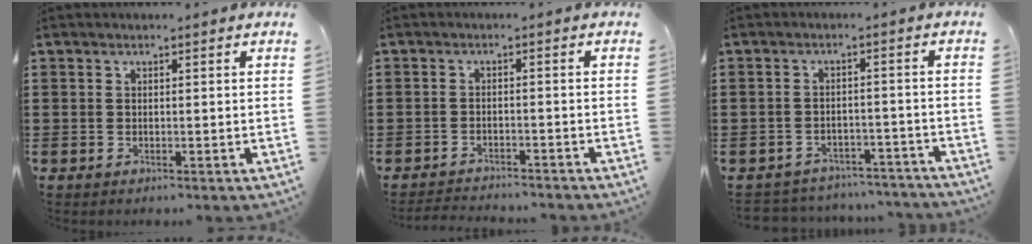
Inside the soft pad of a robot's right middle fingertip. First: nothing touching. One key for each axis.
{"total": 2.4, "fx": -2.4, "fy": 0.0, "fz": 0.0, "tx": -0.007, "ty": -0.003, "tz": -0.051}
{"total": 3.5, "fx": -3.5, "fy": 0.4, "fz": -0.1, "tx": -0.006, "ty": 0.000, "tz": -0.074}